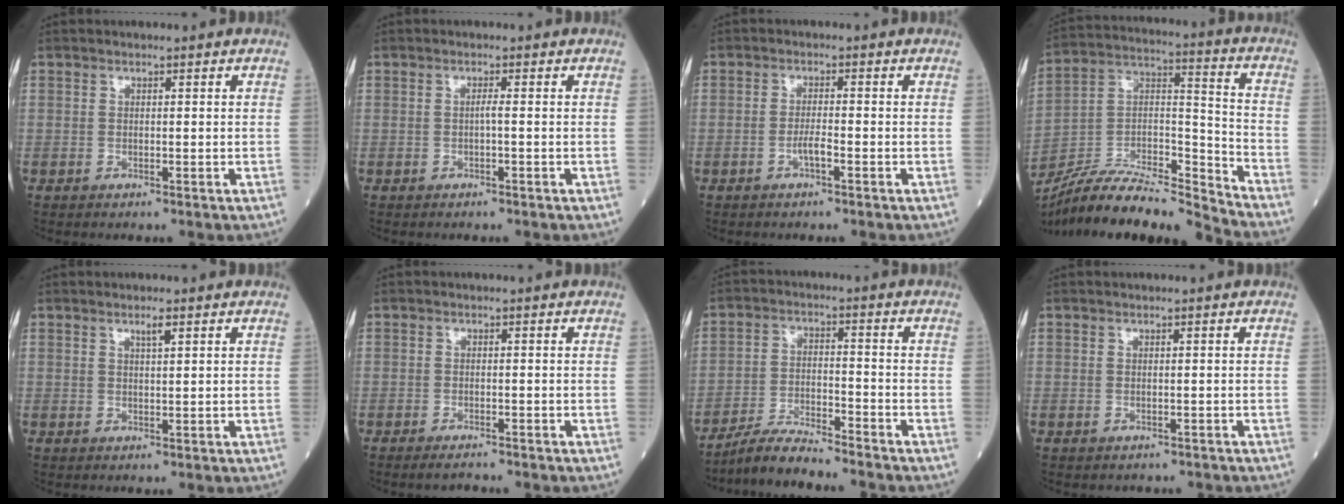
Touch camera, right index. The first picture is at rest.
{"total": 0.8, "force": [-0.3, -0.1, 0.7], "torque": [-0.011, 0.001, -0.007]}
{"total": 1.9, "force": [-1.0, 0.2, 1.6], "torque": [-0.029, 0.001, -0.021]}
{"total": 19.7, "force": [-18.4, 0.7, 7.2], "torque": [-0.135, 0.024, -0.324]}
{"total": 1.6, "force": [1.0, 0.1, 1.3], "torque": [-0.024, -0.001, 0.017]}
{"total": 2.1, "force": [-2.0, 0.3, 0.8], "torque": [-0.016, -0.005, -0.030]}
{"total": 7.2, "force": [-6.8, 0.0, 2.2], "torque": [-0.039, -0.013, -0.127]}
{"total": 2.2, "force": [-2.0, 1.0, 0.3], "torque": [-0.005, 0.000, -0.026]}